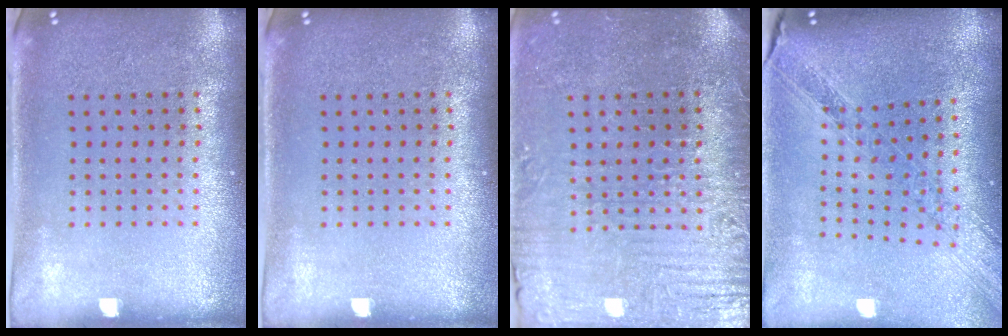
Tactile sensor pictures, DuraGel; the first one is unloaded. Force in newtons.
{"total": 0.0}
{"total": 4.1, "press": 3.8, "slide": 1.4}
{"total": 1.3, "press": 1.3, "slide": 0.4}